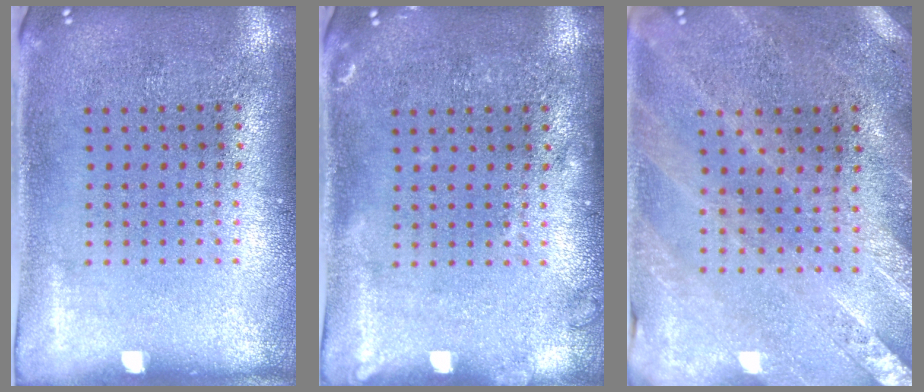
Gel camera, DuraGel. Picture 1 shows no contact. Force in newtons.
{"total": 1.2, "press": 1.1, "slide": 0.2}
{"total": 0.5, "press": 0.5, "slide": 0.2}